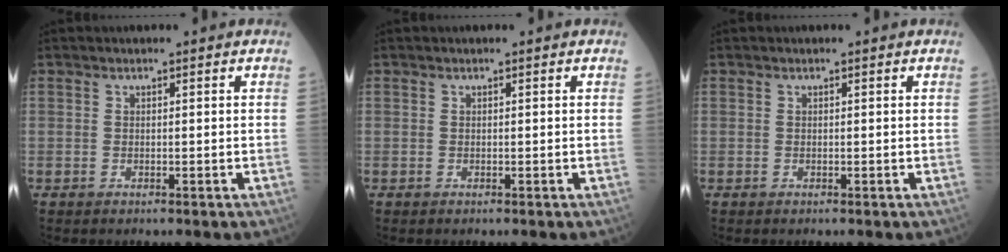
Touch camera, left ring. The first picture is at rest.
{"total": 0.0}
{"total": 0.0}